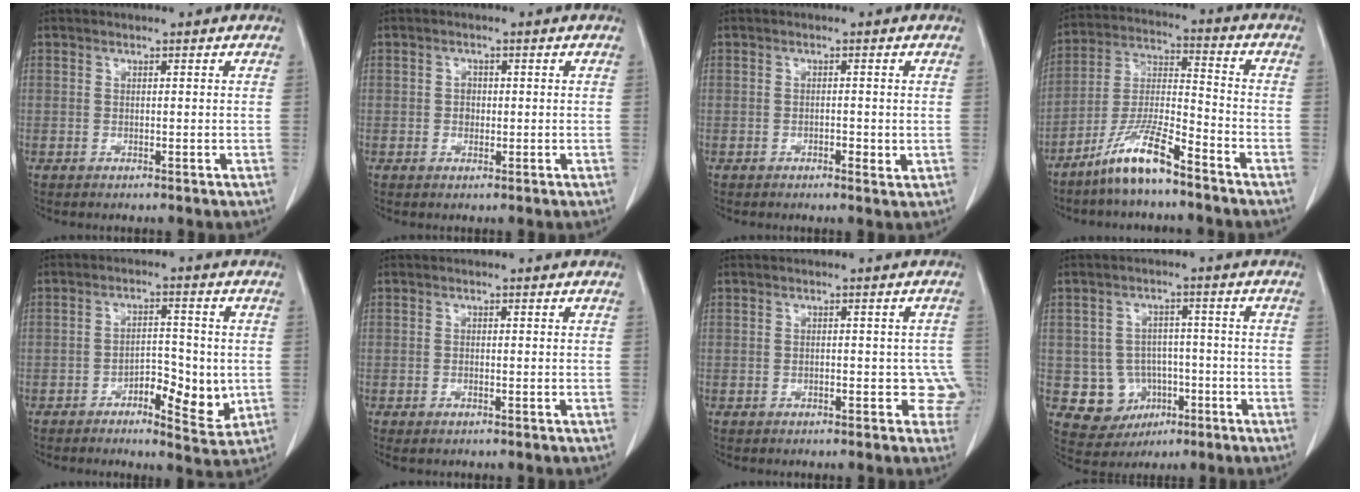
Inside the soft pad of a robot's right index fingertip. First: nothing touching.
{"total": 1.5, "force": [-0.1, 1.2, 0.8], "torque": [-0.011, 0.004, -0.003]}
{"total": 1.8, "force": [-0.5, 0.7, 1.6], "torque": [-0.024, 0.000, -0.003]}
{"total": 10.7, "force": [-7.8, 1.1, 7.3], "torque": [-0.153, -0.014, -0.154]}
{"total": 7.2, "force": [-2.0, 3.0, 6.2], "torque": [-0.088, 0.002, -0.026]}
{"total": 1.0, "force": [-0.7, 0.3, 0.6], "torque": [-0.017, -0.002, -0.007]}
{"total": 3.9, "force": [-1.1, 2.3, 3.0], "torque": [-0.011, 0.012, -0.011]}
{"total": 7.5, "force": [-1.9, 7.1, 1.5], "torque": [-0.029, 0.016, -0.018]}